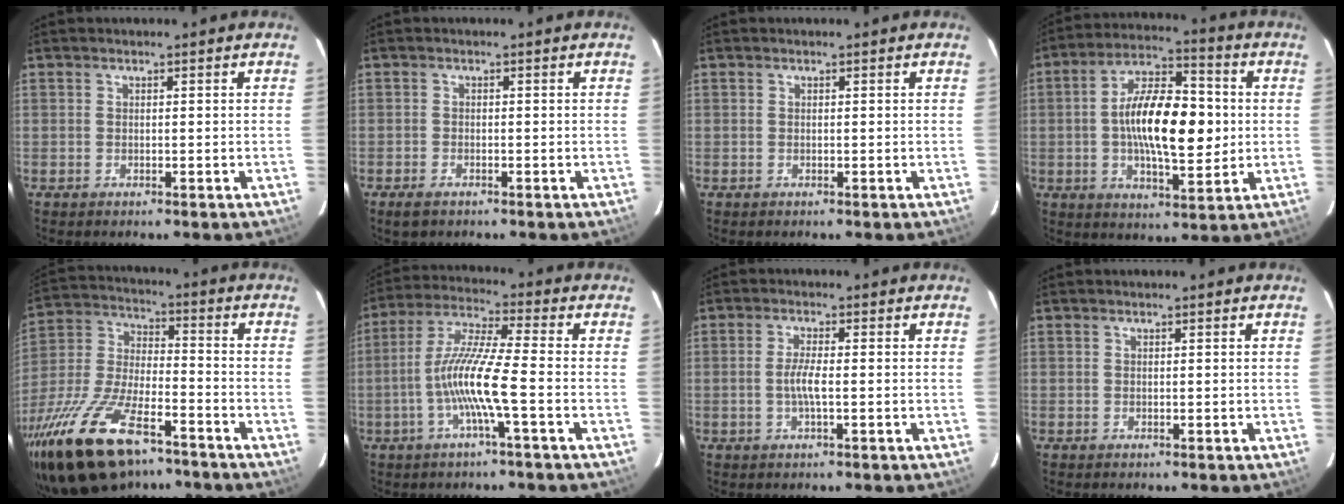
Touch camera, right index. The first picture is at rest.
{"total": 2.4, "force": [-1.7, 1.2, 1.2], "torque": [-0.030, -0.004, -0.032]}
{"total": 0.0}
{"total": 16.0, "force": [-0.1, 6.7, 14.5], "torque": [-0.249, 0.019, -0.004]}
{"total": 23.1, "force": [-15.8, 8.7, 14.5], "torque": [-0.305, -0.029, -0.277]}
{"total": 10.8, "force": [-3.2, -0.3, 10.3], "torque": [-0.209, 0.005, -0.065]}
{"total": 3.3, "force": [-0.7, 0.2, 3.2], "torque": [-0.063, 0.001, -0.014]}
{"total": 0.0}